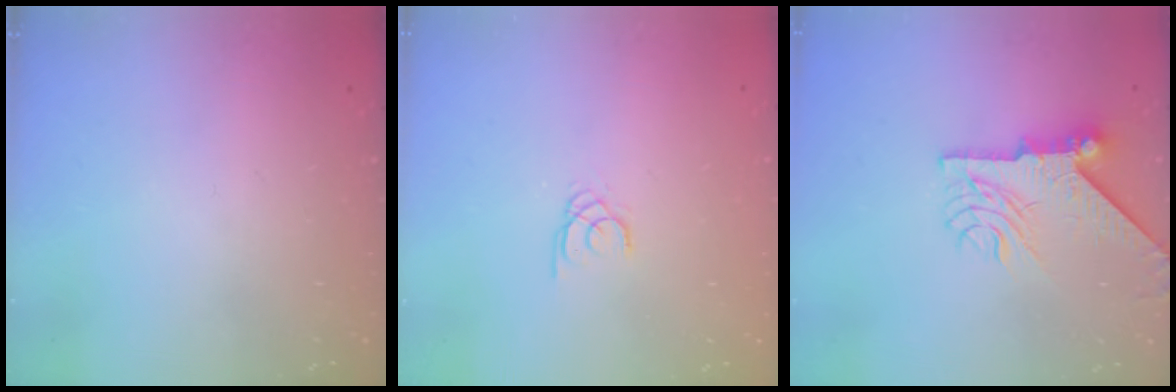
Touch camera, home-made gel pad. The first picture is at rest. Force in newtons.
{"total": 1.3, "press": 1.3, "slide": 0.1}
{"total": 9.5, "press": 9.4, "slide": 1.1}